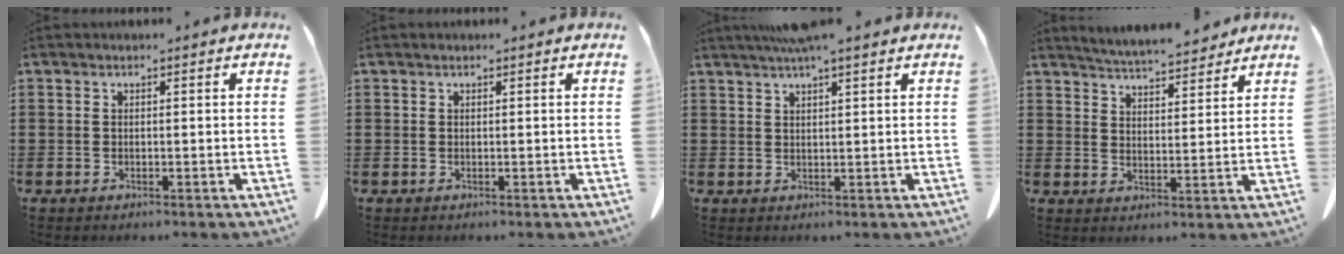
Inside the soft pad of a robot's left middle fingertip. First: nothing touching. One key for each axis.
{"total": 0.0}
{"total": 3.4, "fx": 2.7, "fy": 0.3, "fz": 2.1, "tx": -0.047, "ty": 0.002, "tz": 0.048}
{"total": 5.6, "fx": 5.5, "fy": 0.4, "fz": 1.0, "tx": -0.039, "ty": -0.026, "tz": 0.098}